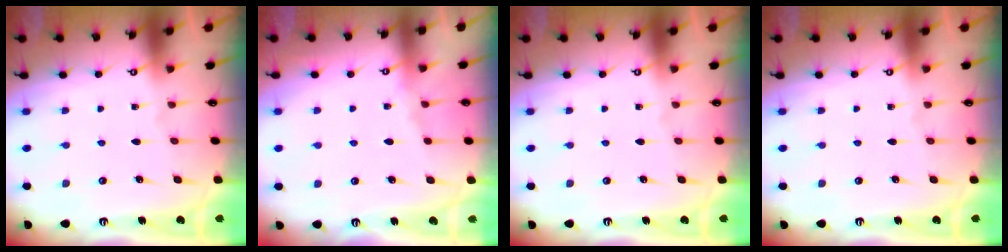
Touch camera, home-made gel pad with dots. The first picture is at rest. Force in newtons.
{"total": 3.7, "press": 3.7, "slide": 0.6}
{"total": 0.0}
{"total": 0.0}